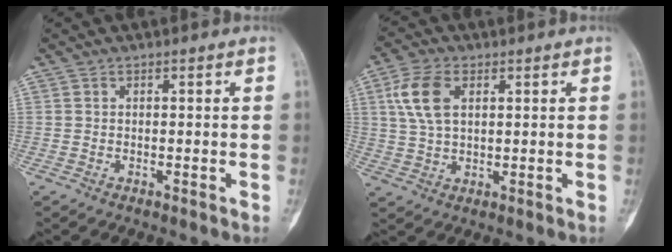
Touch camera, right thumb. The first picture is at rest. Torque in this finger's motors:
{"motor_torque": [1.28, 1.21, 0.14, 0.02, 0.08]}